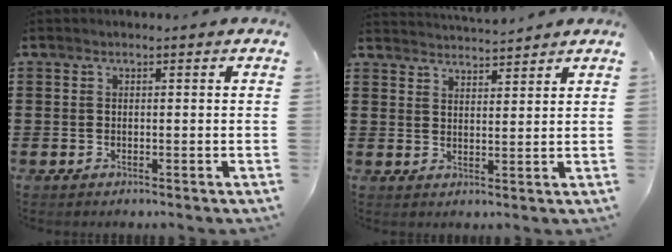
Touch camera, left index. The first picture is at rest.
{"total": 3.4, "force": [3.4, -0.1, 0.1], "torque": [-0.011, -0.012, 0.063]}